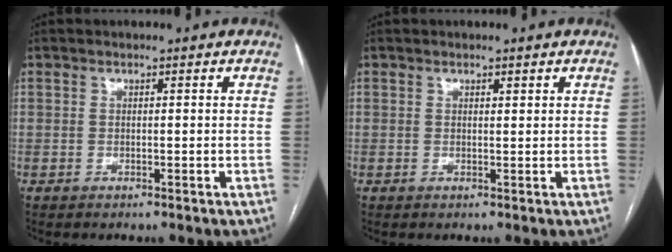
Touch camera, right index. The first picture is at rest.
{"total": 0.6, "force": [0.4, 0.2, 0.4], "torque": [-0.008, -0.003, 0.006]}